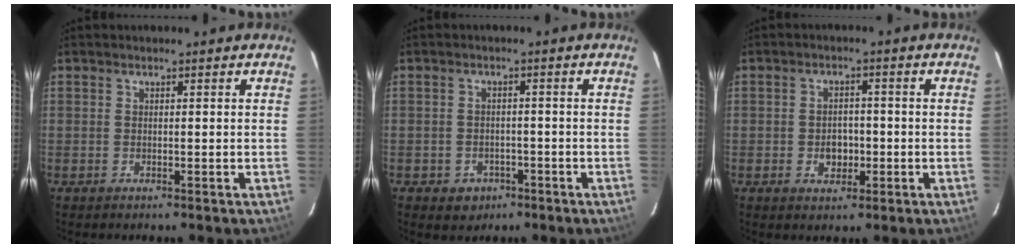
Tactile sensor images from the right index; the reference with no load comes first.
{"total": 4.5, "force": [-2.2, 3.8, 1.0], "torque": [-0.032, 0.009, -0.023]}
{"total": 4.0, "force": [-1.0, 3.2, 2.2], "torque": [-0.039, 0.004, -0.010]}